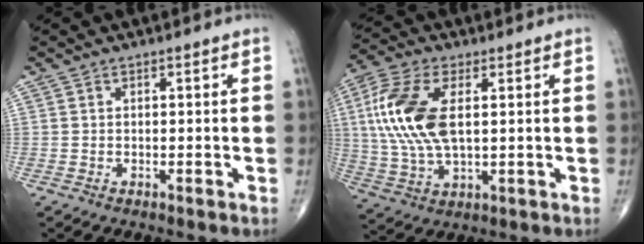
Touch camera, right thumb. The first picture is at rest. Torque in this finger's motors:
{"motor_torque": [0.11, 0.70, 1.27, 0.32, 0.19]}